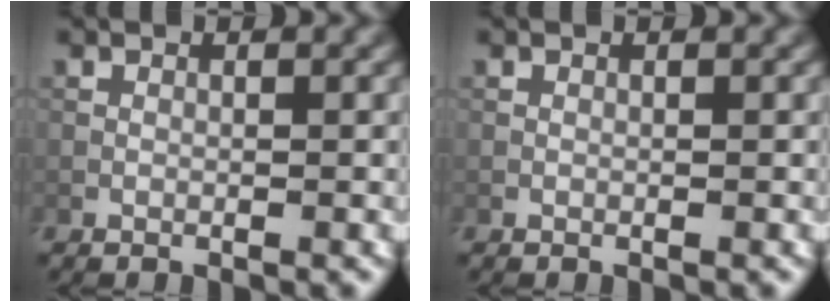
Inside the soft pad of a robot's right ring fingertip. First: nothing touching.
{"total": 0.0}